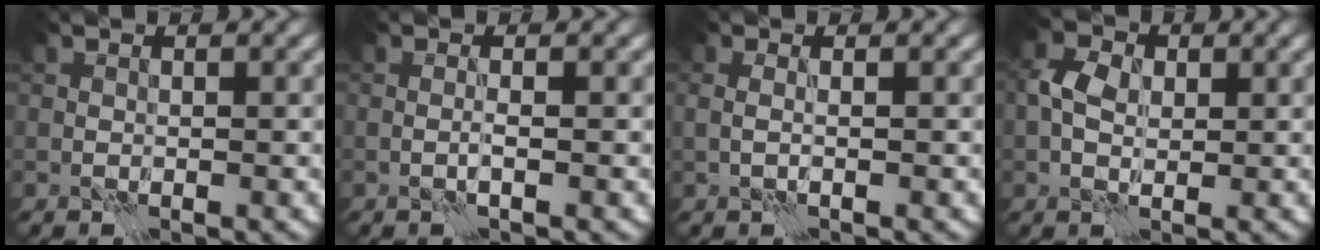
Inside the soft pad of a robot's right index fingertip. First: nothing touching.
{"total": 0.7, "force": [-0.1, -0.5, 0.5], "torque": [-0.011, 0.001, -0.006]}
{"total": 0.7, "force": [0.1, -0.2, 0.7], "torque": [-0.013, 0.001, 0.000]}
{"total": 3.1, "force": [0.5, 2.1, 2.2], "torque": [-0.045, 0.011, 0.001]}